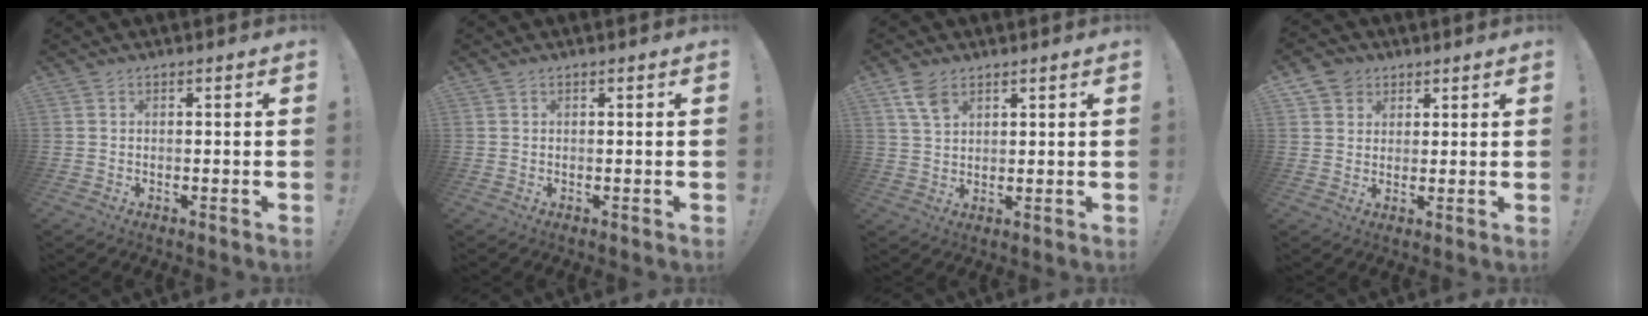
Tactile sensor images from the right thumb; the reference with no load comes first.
{"total": 0.0}
{"total": 5.9, "force": [3.7, 3.1, 3.5], "torque": [-0.062, -0.017, 0.071]}
{"total": 5.4, "force": [3.2, 4.4, 0.8], "torque": [-0.009, -0.019, 0.061]}